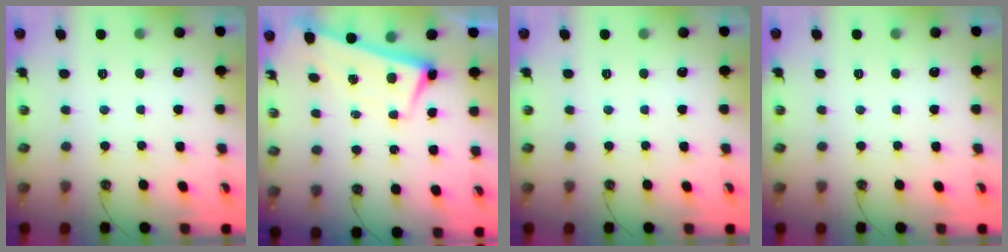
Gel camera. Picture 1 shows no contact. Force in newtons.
{"total": 2.4, "press": 2.3, "slide": 0.7}
{"total": 0.0}
{"total": 0.0}